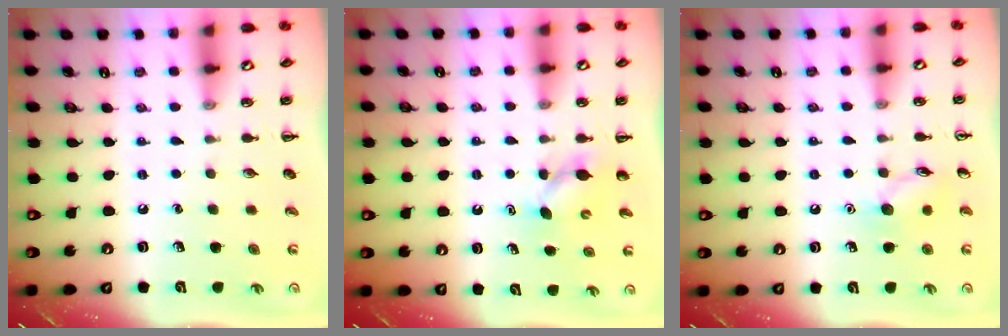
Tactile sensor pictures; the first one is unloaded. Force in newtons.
{"total": 5.0, "press": 4.8, "slide": 1.4}
{"total": 7.4, "press": 7.3, "slide": 0.9}